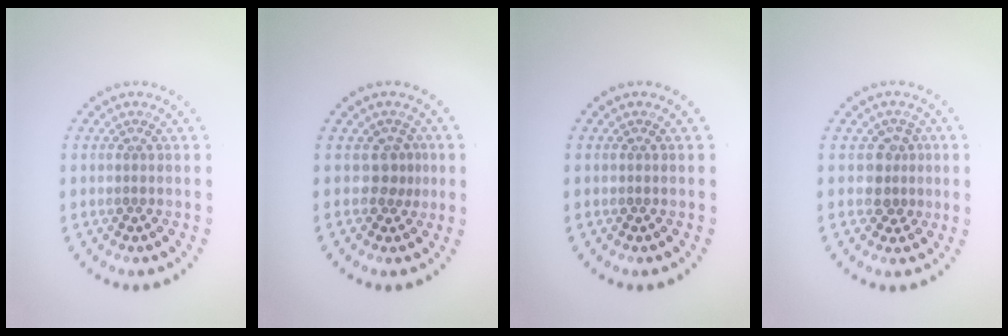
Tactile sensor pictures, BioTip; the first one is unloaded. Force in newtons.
{"total": 1.9, "press": 1.3, "slide": 1.4}
{"total": 0.0}
{"total": 2.2, "press": 1.8, "slide": 1.2}